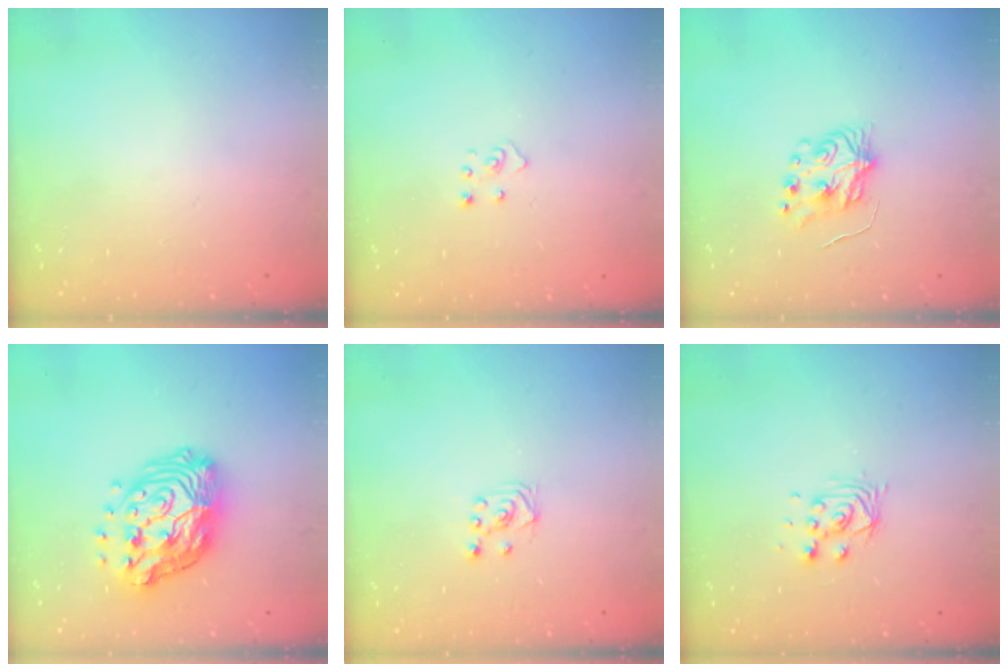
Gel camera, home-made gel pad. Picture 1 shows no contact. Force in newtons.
{"total": 2.5, "press": 2.4, "slide": 0.3}
{"total": 6.4, "press": 6.4, "slide": 0.5}
{"total": 18.3, "press": 18.2, "slide": 1.8}
{"total": 2.3, "press": 2.2, "slide": 0.6}
{"total": 5.8, "press": 5.8, "slide": 0.5}